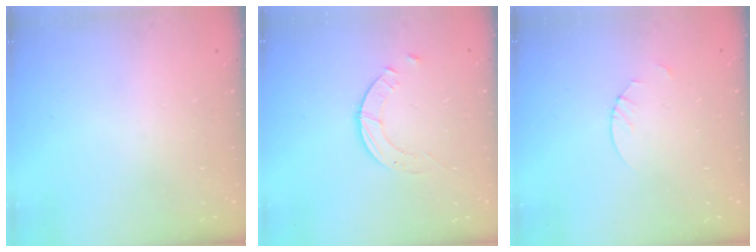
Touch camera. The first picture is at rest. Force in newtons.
{"total": 2.3, "press": 2.3, "slide": 0.3}
{"total": 1.9, "press": 1.9, "slide": 0.2}